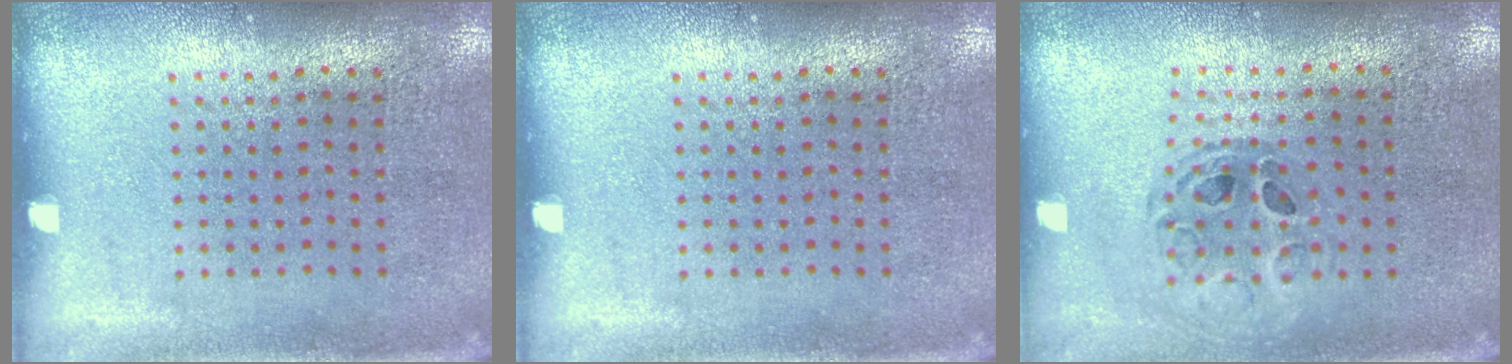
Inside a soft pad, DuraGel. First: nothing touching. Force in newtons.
{"total": 0.0}
{"total": 0.8, "press": 0.7, "slide": 0.1}